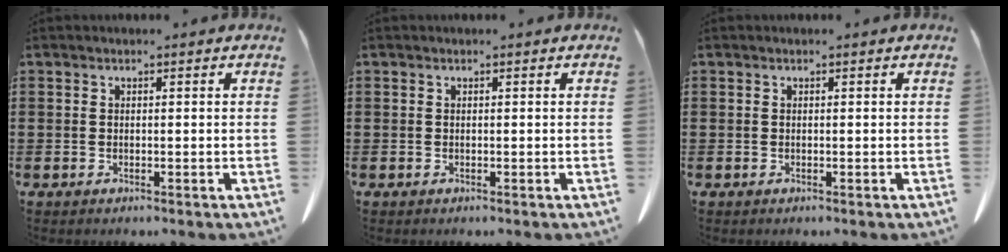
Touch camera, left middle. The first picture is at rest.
{"total": 0.0}
{"total": 0.0}